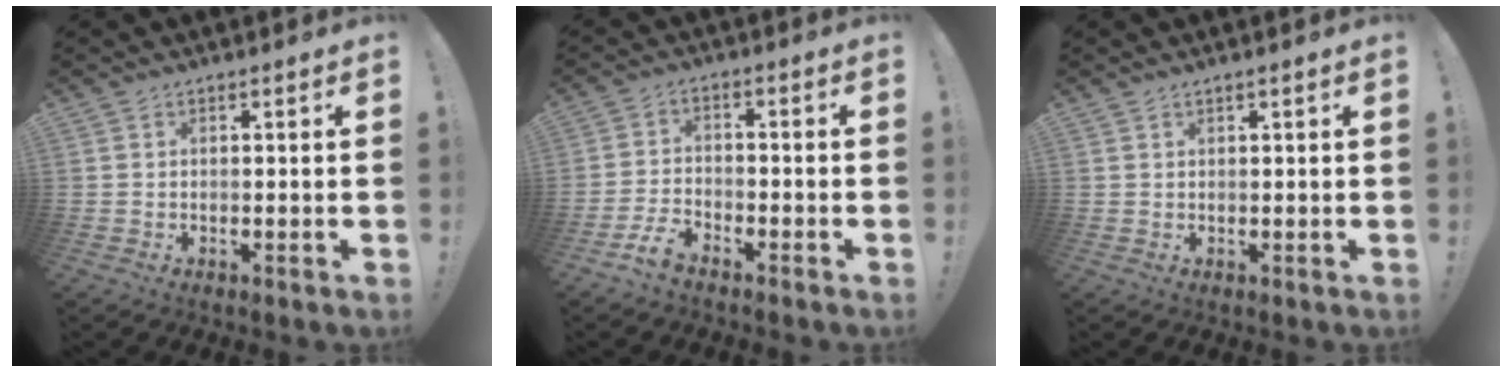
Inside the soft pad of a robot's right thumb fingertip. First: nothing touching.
{"total": 5.8, "force": [-4.5, 2.2, 2.8], "torque": [-0.072, 0.012, -0.084]}
{"total": 1.0, "force": [0.6, -0.2, 0.7], "torque": [-0.020, 0.002, 0.012]}